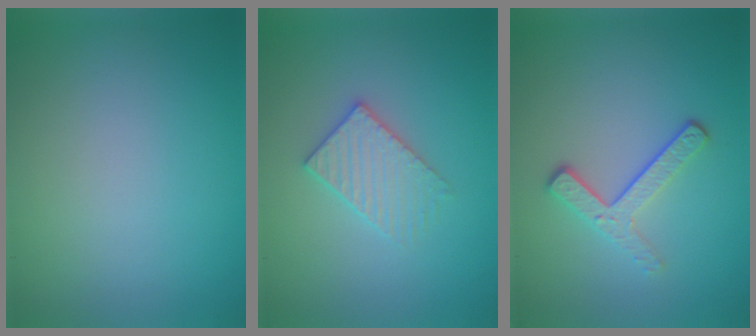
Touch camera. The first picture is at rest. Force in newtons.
{"total": 3.0, "press": 3.0, "slide": 0.5}
{"total": 3.0, "press": 2.3, "slide": 2.0}